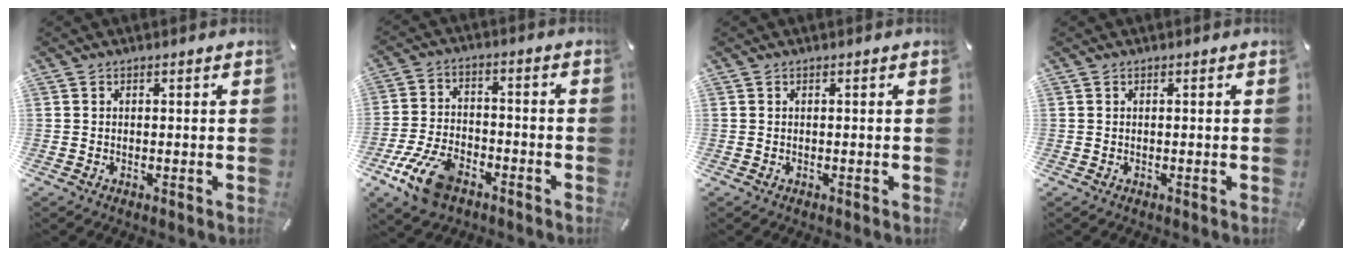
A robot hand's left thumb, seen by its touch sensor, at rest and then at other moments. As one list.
[{"total": 11.9, "force": [-6.9, 6.5, 7.2], "torque": [-0.141, 0.037, -0.124]}, {"total": 0.0}, {"total": 0.0}]